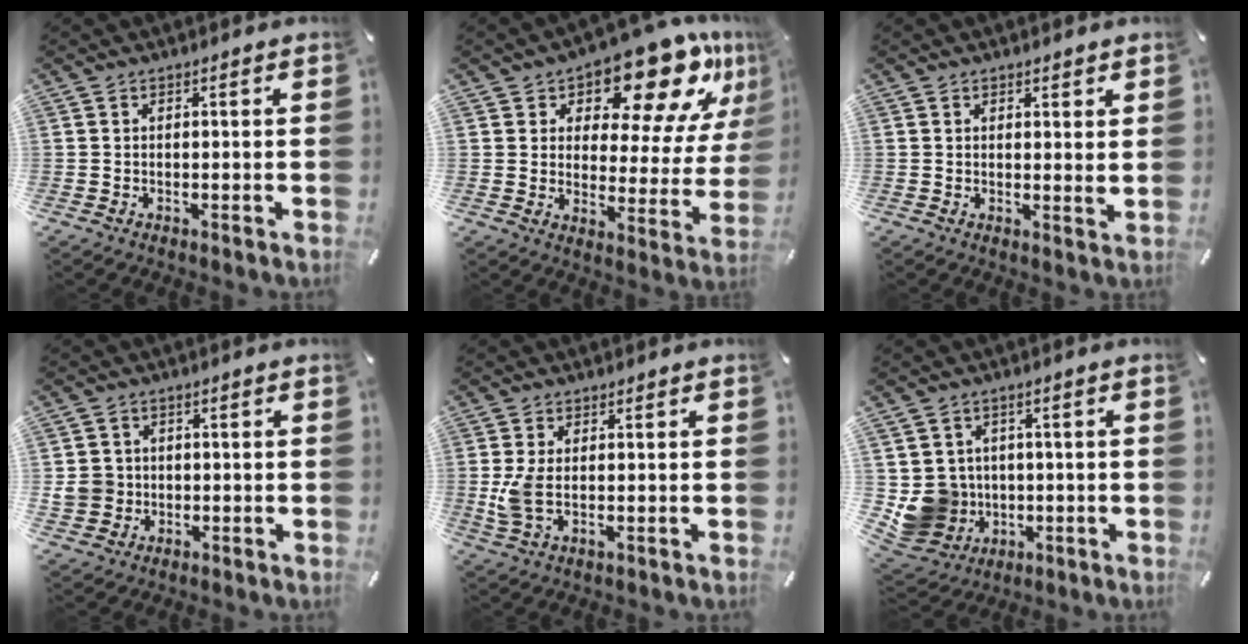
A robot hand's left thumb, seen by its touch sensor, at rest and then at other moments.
{"total": 16.3, "force": [12.1, 6.8, 8.7], "torque": [-0.126, -0.096, 0.199]}
{"total": 1.8, "force": [1.5, 0.9, 0.4], "torque": [0.007, -0.010, 0.026]}
{"total": 5.8, "force": [-0.3, 5.6, 1.2], "torque": [-0.038, 0.009, -0.004]}
{"total": 5.3, "force": [0.3, 2.7, 4.5], "torque": [-0.087, -0.011, 0.000]}
{"total": 9.8, "force": [-0.6, 9.5, 2.1], "torque": [-0.075, -0.005, -0.003]}